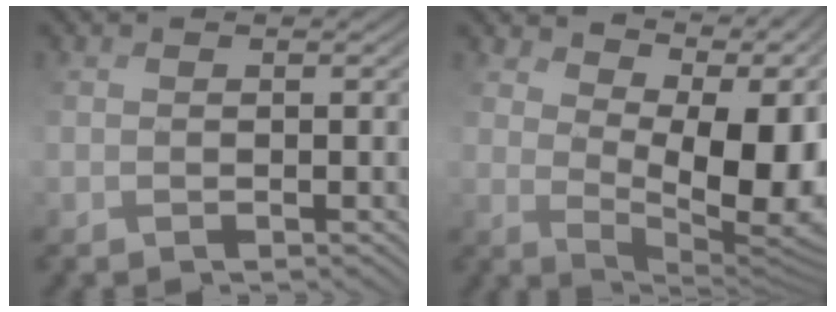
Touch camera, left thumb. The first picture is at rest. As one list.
[{"total": 12.9, "force": [4.4, 6.5, 10.2], "torque": [-0.165, -0.003, 0.093]}]